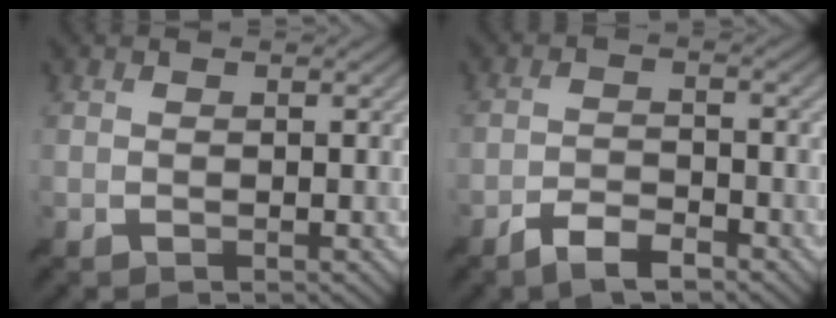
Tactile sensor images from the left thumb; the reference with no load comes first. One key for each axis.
{"total": 4.5, "fx": -3.4, "fy": 1.3, "fz": 2.7, "tx": -0.054, "ty": -0.001, "tz": -0.065}